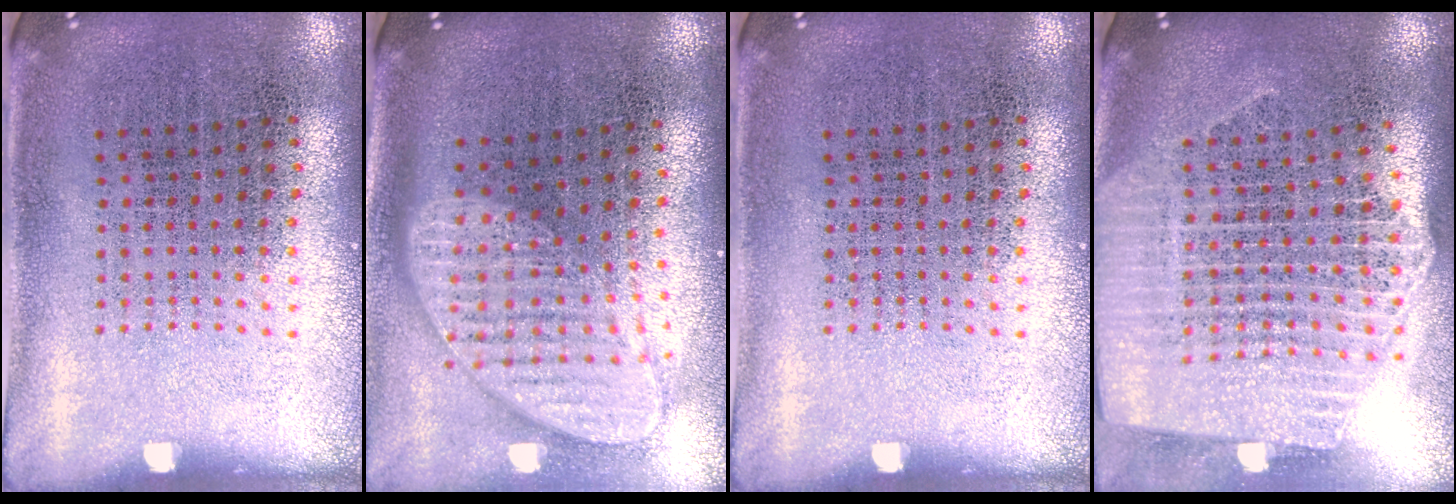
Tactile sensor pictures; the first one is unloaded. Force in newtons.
{"total": 2.0, "press": 1.6, "slide": 1.2}
{"total": 0.0}
{"total": 2.5, "press": 2.1, "slide": 1.3}